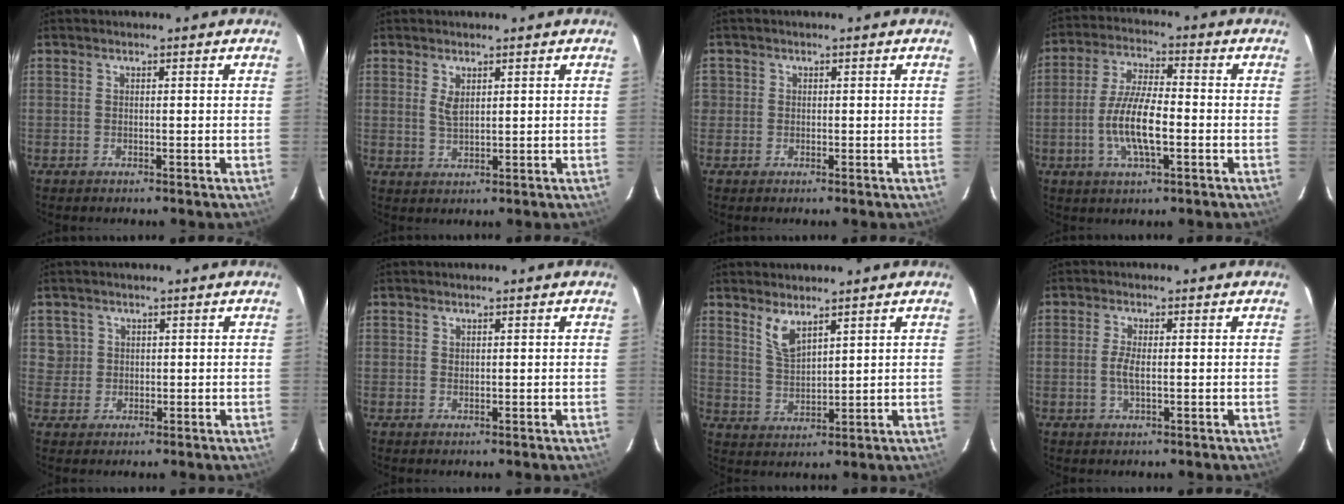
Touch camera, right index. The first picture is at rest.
{"total": 2.5, "force": [1.1, 1.2, 1.9], "torque": [-0.035, 0.000, 0.020]}
{"total": 1.3, "force": [0.0, 1.3, 0.0], "torque": [0.006, 0.007, -0.001]}
{"total": 10.0, "force": [-2.5, 2.8, 9.3], "torque": [-0.186, 0.000, -0.048]}
{"total": 3.0, "force": [1.0, 2.8, -0.1], "torque": [0.022, 0.019, 0.018]}
{"total": 0.8, "force": [0.7, 0.2, 0.2], "torque": [-0.005, 0.000, 0.012]}
{"total": 5.0, "force": [3.6, 1.6, 3.1], "torque": [-0.060, -0.003, 0.076]}
{"total": 2.8, "force": [-0.1, 0.7, 2.7], "torque": [-0.054, -0.002, -0.004]}